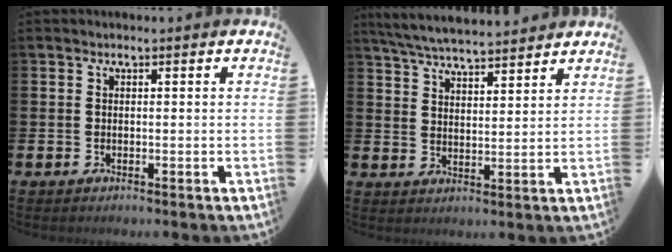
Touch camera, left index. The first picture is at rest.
{"total": 6.0, "force": [5.9, 0.5, 1.2], "torque": [-0.046, -0.028, 0.107]}